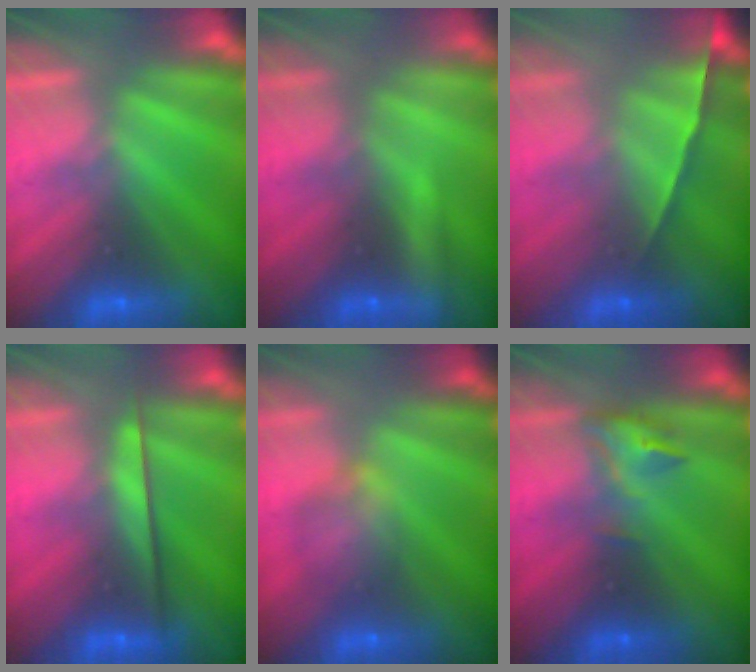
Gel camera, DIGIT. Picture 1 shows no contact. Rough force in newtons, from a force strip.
{"total": 2.1}
{"total": 1.5}
{"total": 2.4}
{"total": 8.2}
{"total": 4.6}